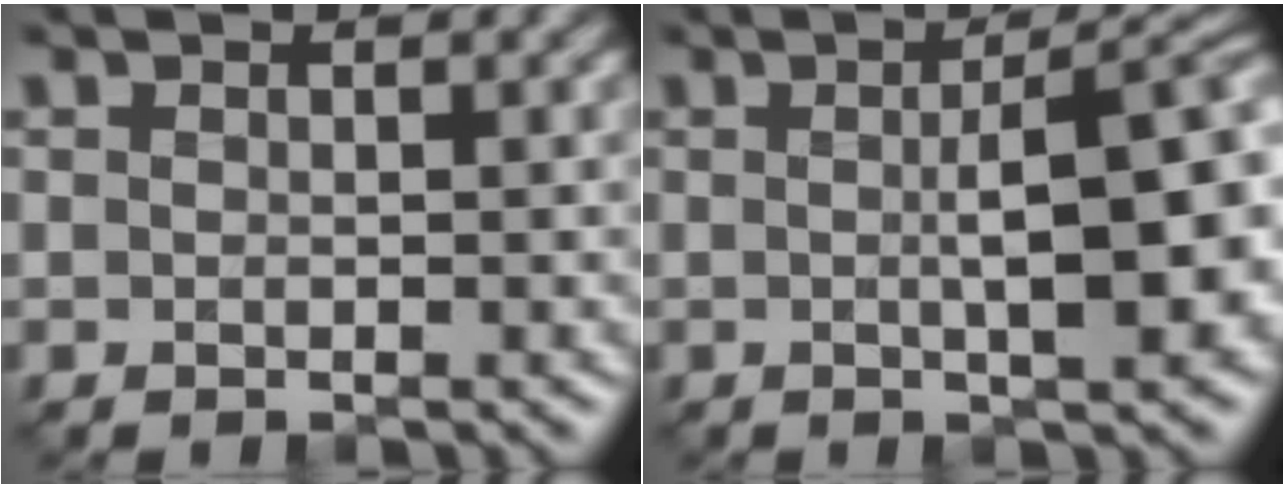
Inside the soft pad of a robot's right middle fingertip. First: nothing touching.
{"total": 9.2, "force": [0.2, 2.6, 8.8], "torque": [-0.108, 0.008, 0.002]}